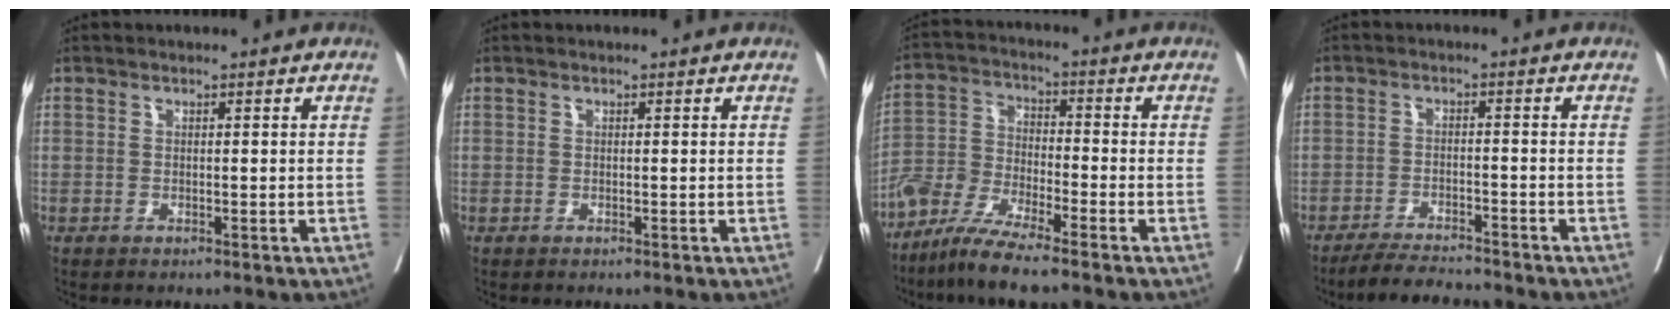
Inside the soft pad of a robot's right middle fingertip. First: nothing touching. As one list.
[{"total": 0.0}, {"total": 8.2, "force": [-6.7, 0.7, 4.6], "torque": [-0.102, -0.020, -0.139]}, {"total": 5.8, "force": [-5.6, 0.1, 1.7], "torque": [-0.032, -0.018, -0.098]}]